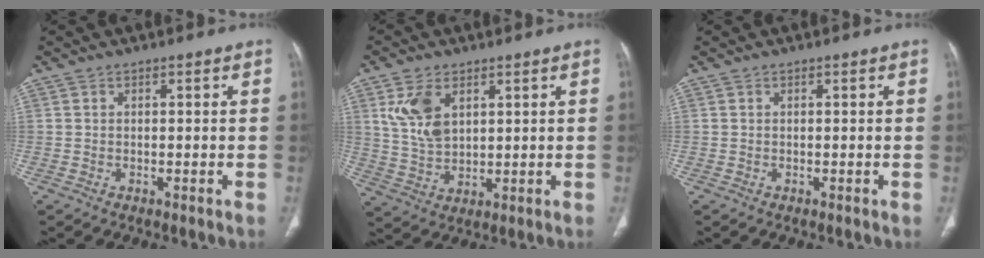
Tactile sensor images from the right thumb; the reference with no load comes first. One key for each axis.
{"total": 8.6, "fx": 3.5, "fy": 5.1, "fz": 5.9, "tx": -0.110, "ty": -0.010, "tz": 0.079}
{"total": 0.0}